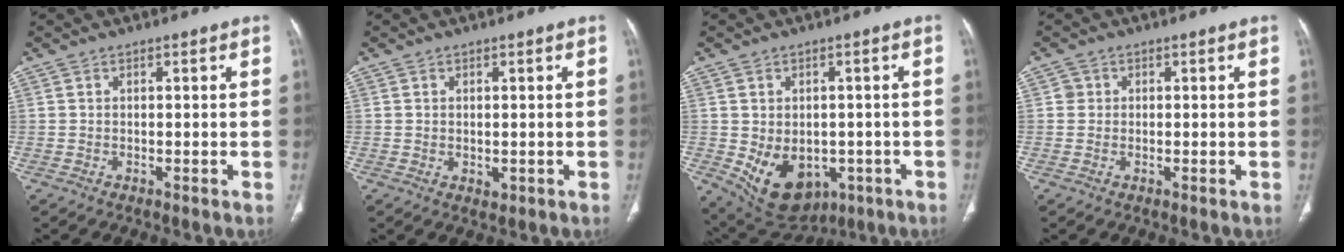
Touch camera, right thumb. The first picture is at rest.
{"total": 1.2, "force": [0.2, 0.9, 0.7], "torque": [-0.012, -0.006, 0.008]}
{"total": 12.6, "force": [-3.6, 9.3, 7.8], "torque": [-0.104, 0.002, -0.029]}
{"total": 1.4, "force": [0.2, 1.4, 0.2], "torque": [0.006, 0.003, 0.002]}